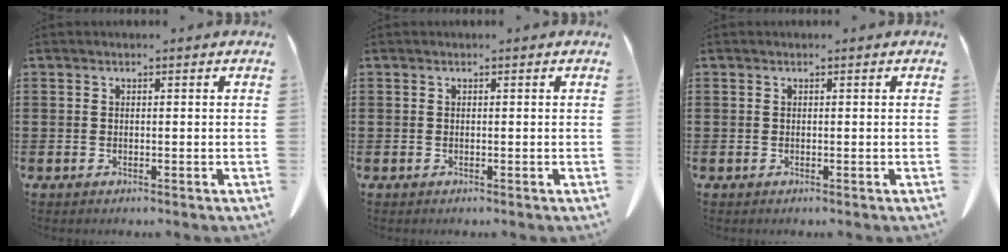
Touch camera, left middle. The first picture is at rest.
{"total": 0.0}
{"total": 0.0}